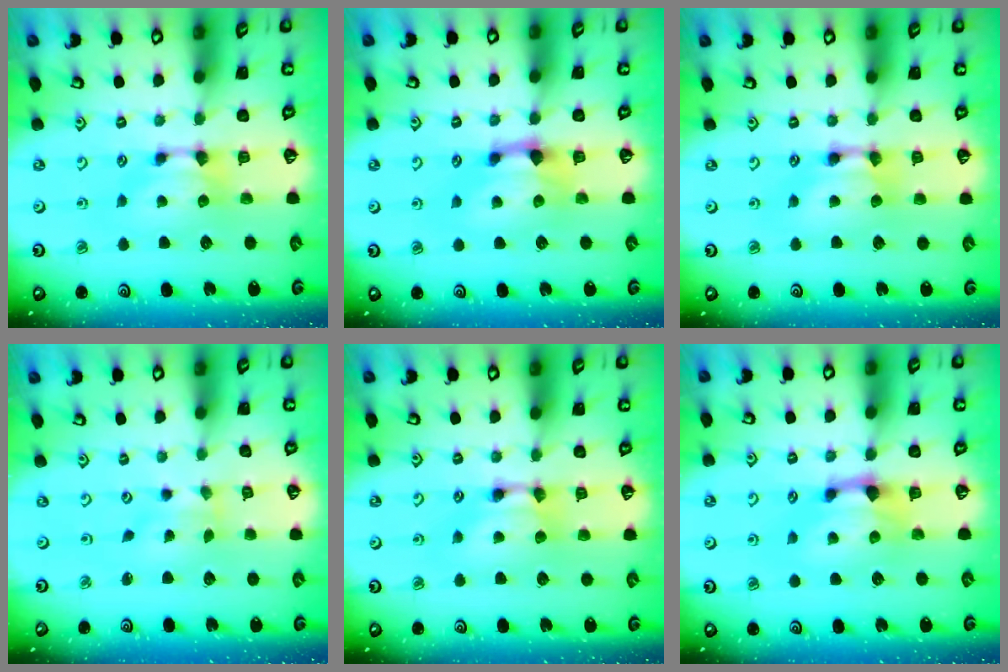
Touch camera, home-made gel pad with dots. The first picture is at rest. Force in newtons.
{"total": 1.7, "press": 1.1, "slide": 1.3}
{"total": 2.0, "press": 2.0, "slide": 0.1}
{"total": 2.0, "press": 1.7, "slide": 1.1}
{"total": 1.9, "press": 1.9, "slide": 0.1}
{"total": 1.7, "press": 1.1, "slide": 1.3}